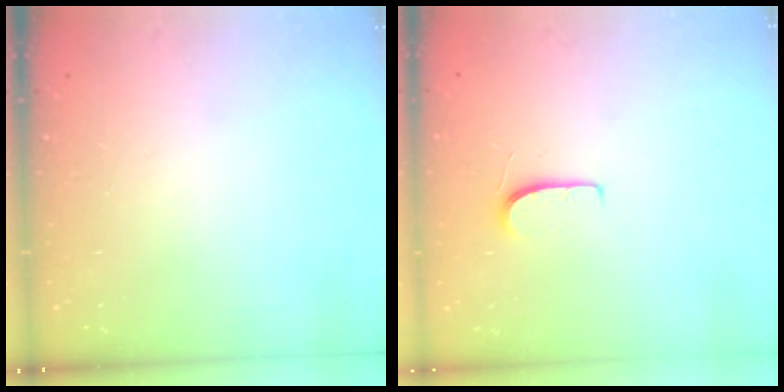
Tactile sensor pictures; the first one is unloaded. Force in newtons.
{"total": 5.4, "press": 5.3, "slide": 0.5}